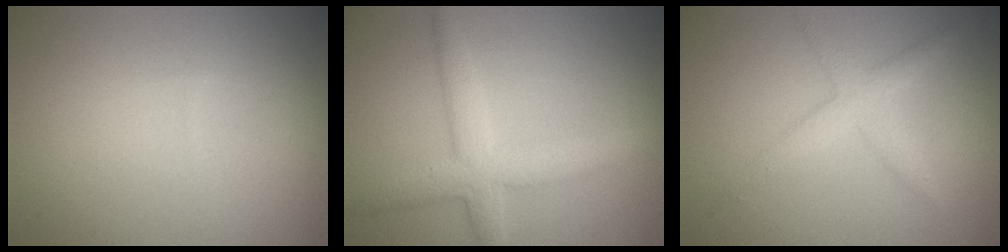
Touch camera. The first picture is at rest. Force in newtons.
{"total": 4.0, "press": 4.0, "slide": 0.2}
{"total": 2.5, "press": 2.5, "slide": 0.2}